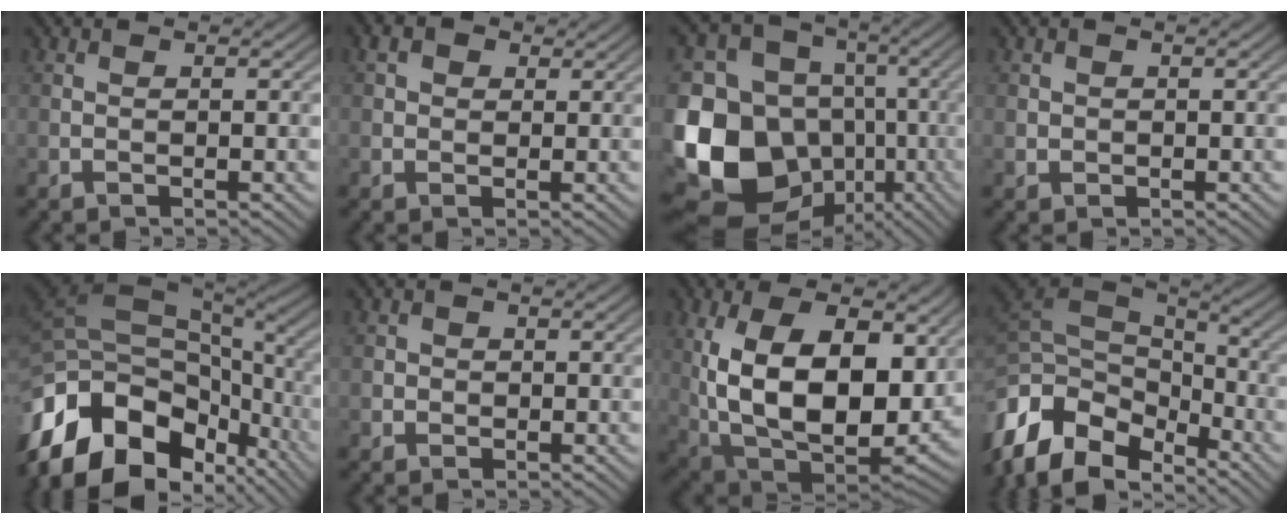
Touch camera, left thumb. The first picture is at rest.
{"total": 2.8, "force": [1.1, 2.2, 1.4], "torque": [-0.032, 0.003, 0.014]}
{"total": 19.1, "force": [-5.2, 15.8, 9.3], "torque": [-0.243, -0.029, -0.084]}
{"total": 1.2, "force": [0.1, 1.1, 0.2], "torque": [-0.005, -0.006, 0.002]}
{"total": 18.3, "force": [-8.2, 11.1, 12.0], "torque": [-0.270, -0.024, -0.130]}
{"total": 1.4, "force": [-0.1, 1.3, 0.2], "torque": [0.004, -0.003, -0.005]}
{"total": 18.3, "force": [2.7, 10.6, 14.7], "torque": [-0.273, -0.024, 0.067]}
{"total": 14.9, "force": [-7.6, 9.1, 9.0], "torque": [-0.244, -0.015, -0.129]}